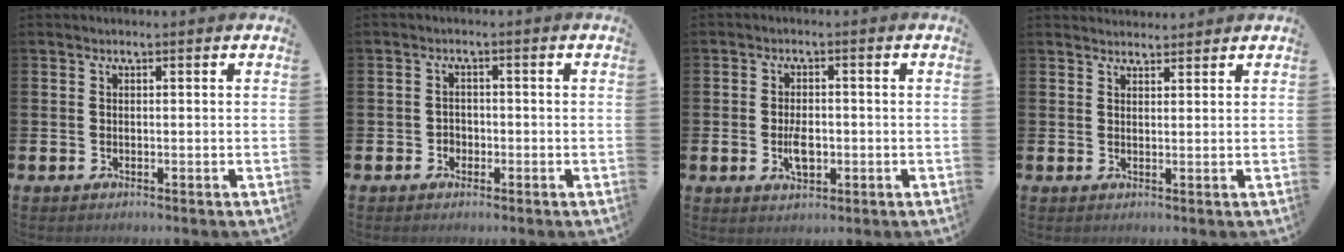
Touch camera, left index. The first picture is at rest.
{"total": 1.7, "force": [-0.9, 1.5, 0.2], "torque": [-0.004, 0.002, -0.022]}
{"total": 3.9, "force": [-0.7, 2.3, 3.1], "torque": [-0.044, 0.000, -0.014]}
{"total": 2.0, "force": [1.9, 0.5, 0.0], "torque": [0.004, -0.008, 0.034]}